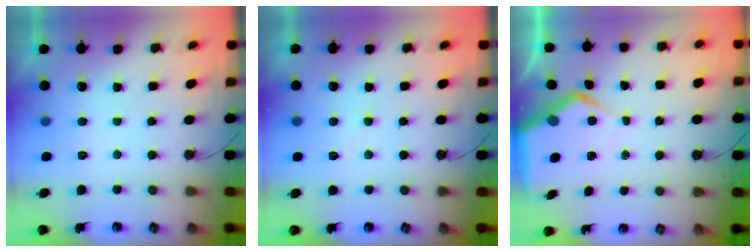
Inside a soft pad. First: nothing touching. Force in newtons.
{"total": 2.7, "press": 2.7, "slide": 0.4}
{"total": 6.7, "press": 6.7, "slide": 0.6}